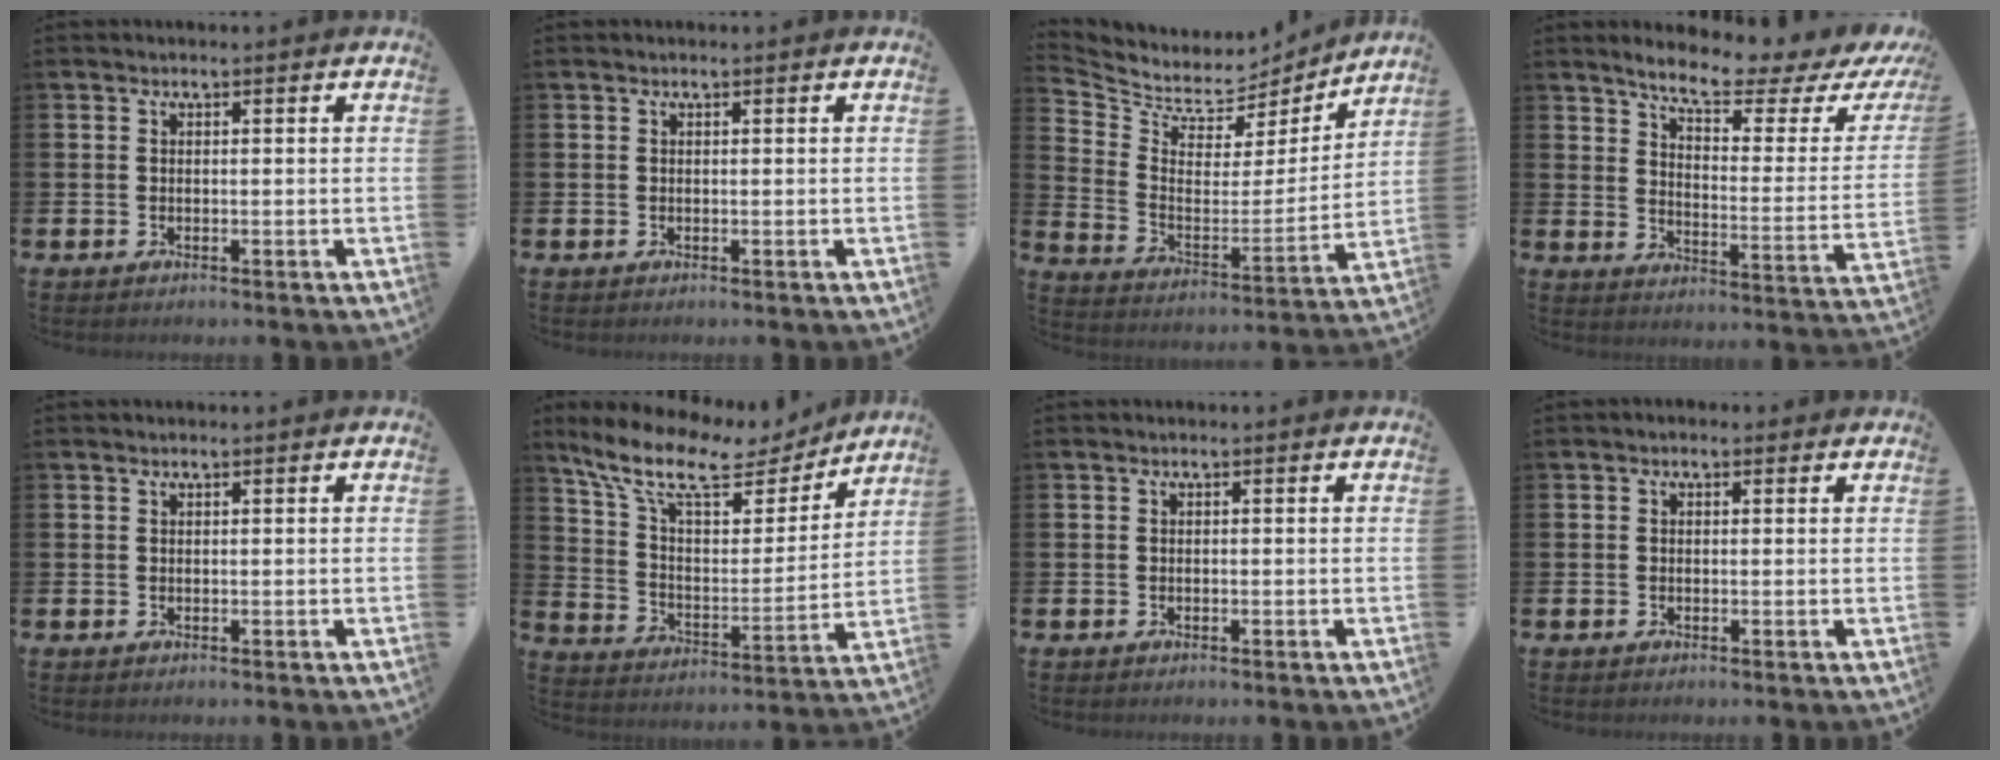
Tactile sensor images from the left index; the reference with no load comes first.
{"total": 0.0}
{"total": 7.0, "force": [6.3, 2.8, 0.8], "torque": [-0.058, -0.054, 0.108]}
{"total": 7.7, "force": [6.7, 1.1, 3.7], "torque": [-0.092, -0.046, 0.109]}
{"total": 0.5, "force": [0.5, 0.1, 0.2], "torque": [0.002, -0.001, 0.007]}
{"total": 12.1, "force": [9.8, 4.1, 5.7], "torque": [-0.138, -0.057, 0.165]}
{"total": 0.0}
{"total": 0.6, "force": [0.2, 0.5, 0.2], "torque": [0.002, 0.005, 0.001]}